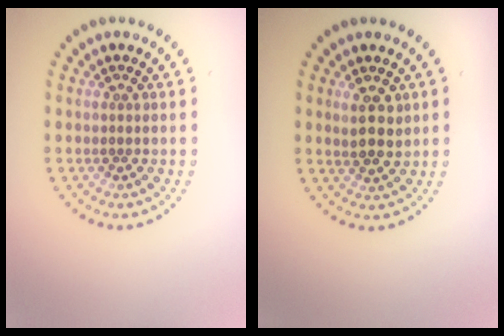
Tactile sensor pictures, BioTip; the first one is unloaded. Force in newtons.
{"total": 2.7, "press": 2.6, "slide": 0.6}